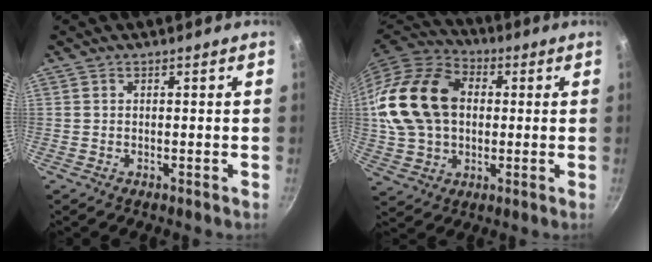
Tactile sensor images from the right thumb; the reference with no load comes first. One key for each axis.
{"total": 21.3, "fx": 2.4, "fy": 15.5, "fz": 14.3, "tx": -0.260, "ty": 0.029, "tz": 0.042}